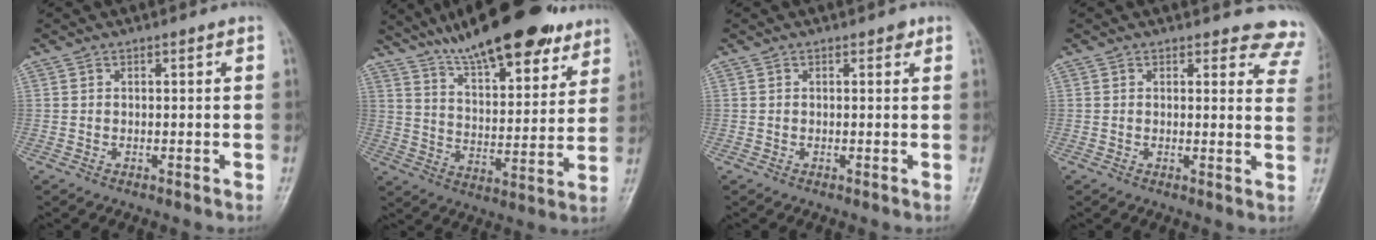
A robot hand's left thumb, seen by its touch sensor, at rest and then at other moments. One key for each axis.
{"total": 22.6, "fx": 16.7, "fy": 6.9, "fz": 13.6, "tx": -0.173, "ty": -0.054, "tz": 0.260}
{"total": 1.1, "fx": 0.6, "fy": 0.7, "fz": 0.6, "tx": 0.002, "ty": -0.001, "tz": 0.004}
{"total": 8.5, "fx": 7.9, "fy": 3.1, "fz": 0.9, "tx": 0.044, "ty": -0.047, "tz": 0.051}